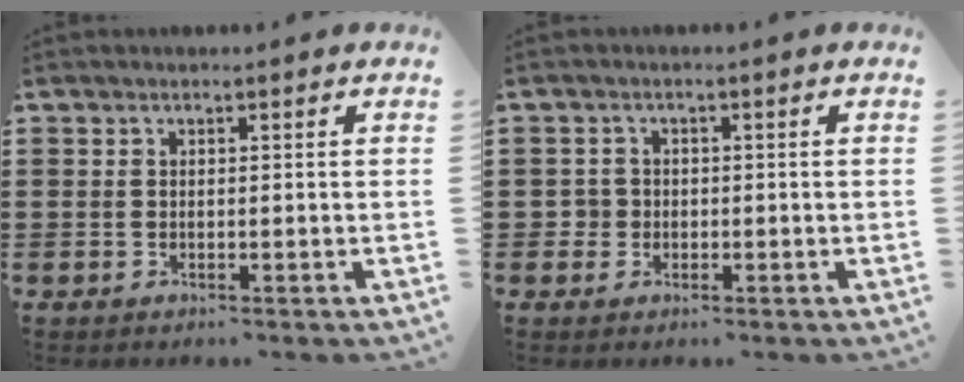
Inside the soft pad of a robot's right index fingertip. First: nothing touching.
{"total": 1.9, "force": [-0.5, 1.8, 0.4], "torque": [-0.014, 0.005, -0.012]}